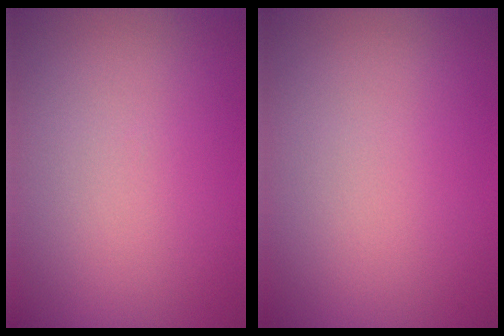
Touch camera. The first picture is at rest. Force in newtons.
{"total": 0.0}